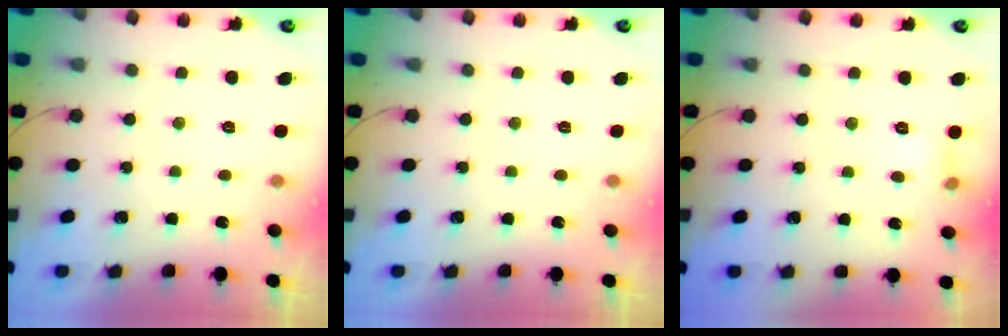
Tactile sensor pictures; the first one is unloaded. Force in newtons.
{"total": 0.0}
{"total": 4.6, "press": 4.4, "slide": 1.4}